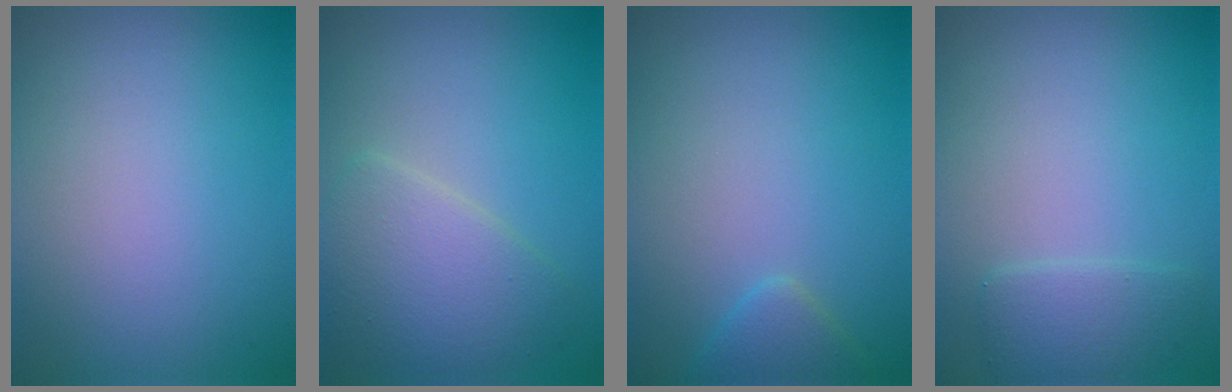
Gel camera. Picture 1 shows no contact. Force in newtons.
{"total": 4.4, "press": 4.4, "slide": 0.1}
{"total": 1.8, "press": 1.8, "slide": 0.1}
{"total": 2.0, "press": 2.0, "slide": 0.1}